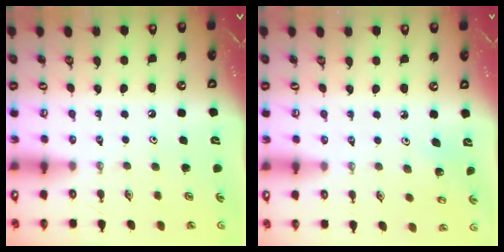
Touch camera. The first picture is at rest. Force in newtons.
{"total": 2.8, "press": 2.8, "slide": 0.3}